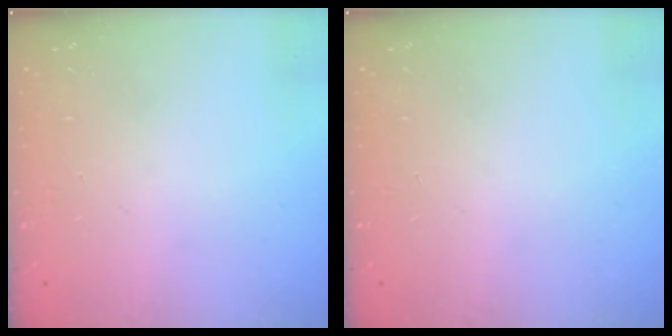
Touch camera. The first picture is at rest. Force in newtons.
{"total": 0.0}